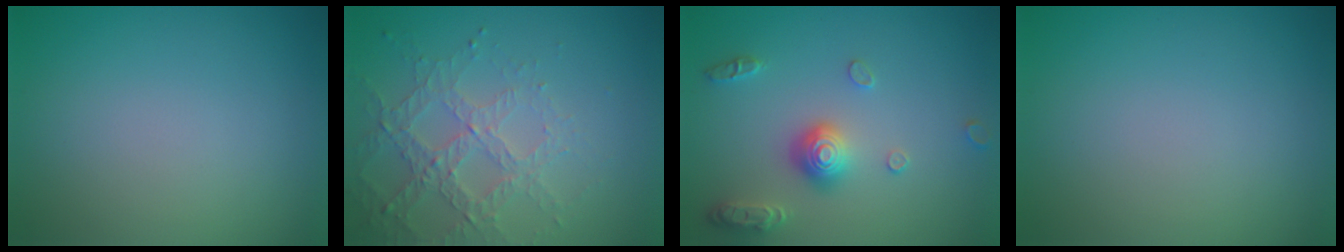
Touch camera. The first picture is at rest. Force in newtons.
{"total": 3.3, "press": 3.2, "slide": 0.6}
{"total": 2.9, "press": 2.9, "slide": 0.2}
{"total": 0.0}